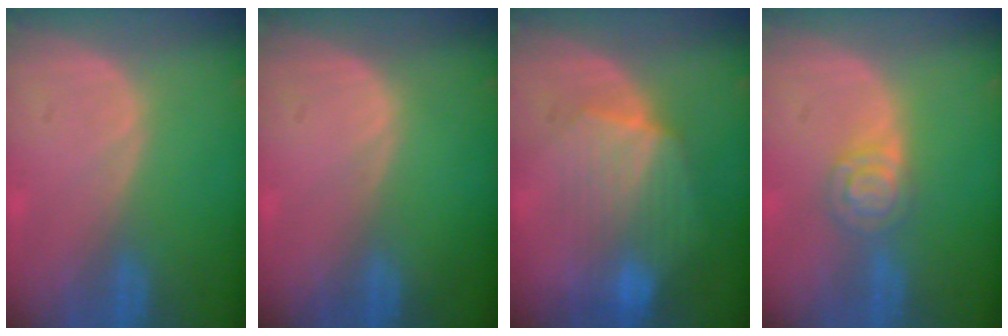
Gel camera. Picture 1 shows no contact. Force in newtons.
{"total": 0.0}
{"total": 7.4, "press": 7.4, "slide": 0.3}
{"total": 4.6, "press": 4.2, "slide": 1.9}